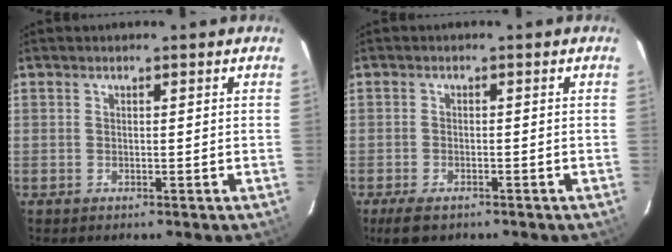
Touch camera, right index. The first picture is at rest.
{"total": 4.5, "force": [-3.2, 2.0, 2.5], "torque": [-0.065, -0.014, -0.057]}